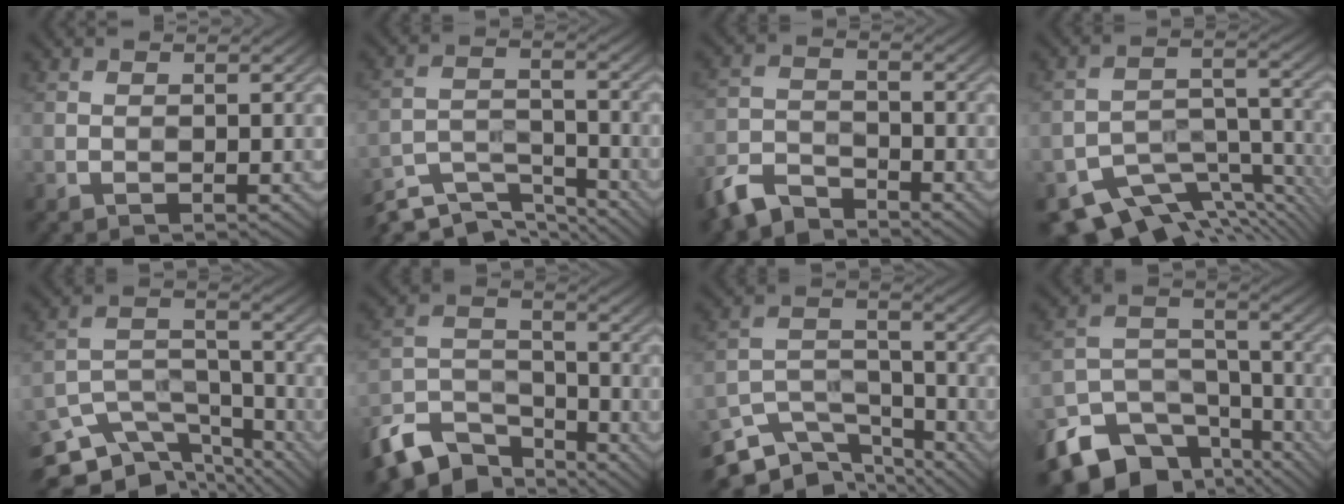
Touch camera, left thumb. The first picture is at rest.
{"total": 8.3, "force": [-7.4, 2.0, 3.3], "torque": [-0.074, -0.008, -0.136]}
{"total": 6.4, "force": [-5.4, 2.4, 2.5], "torque": [-0.052, -0.009, -0.123]}
{"total": 10.2, "force": [-7.7, 4.4, 4.9], "torque": [-0.080, -0.021, -0.126]}
{"total": 11.5, "force": [-9.4, 5.1, 4.2], "torque": [-0.094, -0.011, -0.151]}
{"total": 10.3, "force": [-7.8, 4.9, 4.7], "torque": [-0.097, -0.014, -0.162]}
{"total": 9.9, "force": [-8.1, 4.1, 3.8], "torque": [-0.085, -0.014, -0.148]}
{"total": 13.0, "force": [-9.3, 7.3, 5.4], "torque": [-0.123, -0.023, -0.160]}